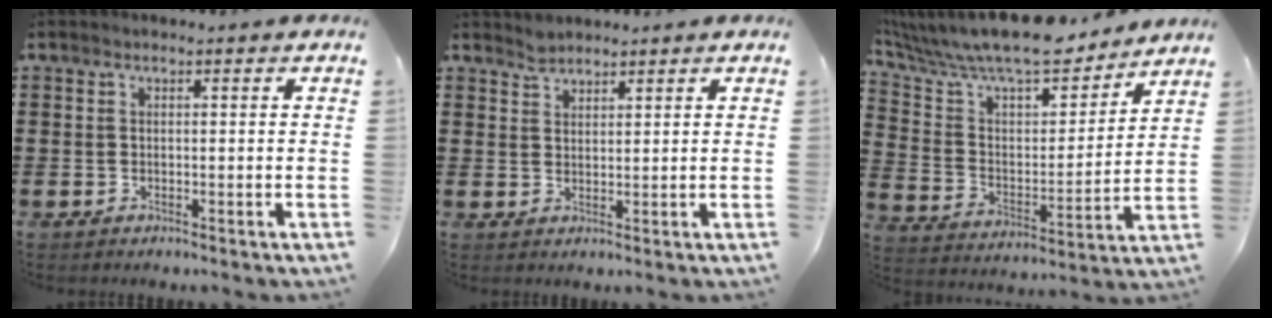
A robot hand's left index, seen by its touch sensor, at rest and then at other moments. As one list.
[{"total": 1.7, "force": [1.6, 0.5, -0.1], "torque": [-0.002, 0.001, 0.032]}, {"total": 11.1, "force": [10.0, 2.2, 4.3], "torque": [-0.124, -0.063, 0.174]}]